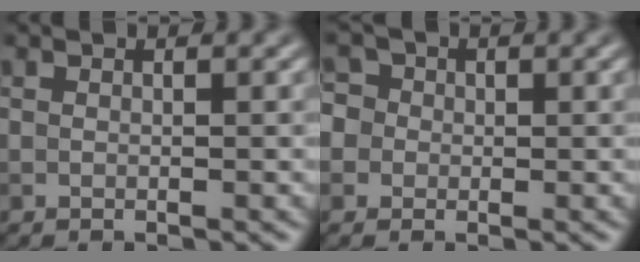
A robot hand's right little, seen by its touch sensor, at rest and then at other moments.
{"total": 4.2, "force": [0.5, 3.9, 1.5], "torque": [-0.014, 0.038, -0.017]}